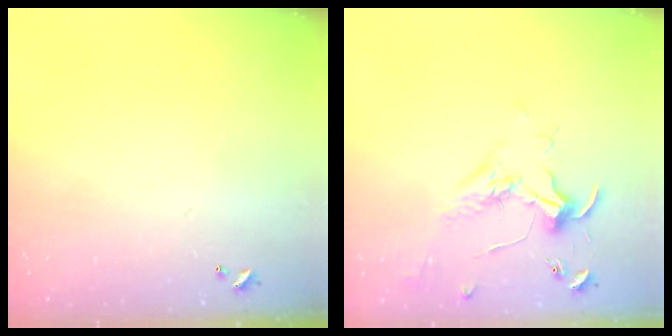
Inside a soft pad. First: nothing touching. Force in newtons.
{"total": 1.7, "press": 1.6, "slide": 0.7}